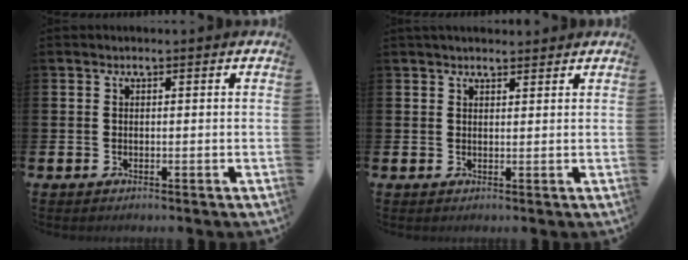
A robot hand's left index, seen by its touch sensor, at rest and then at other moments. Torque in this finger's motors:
{"motor_torque": [0.90, -1.02, 0.11, 0.10]}